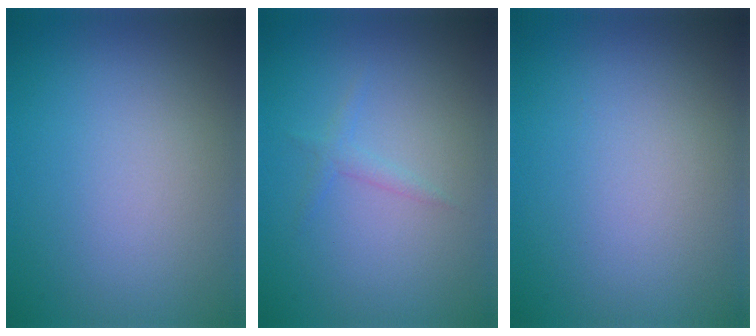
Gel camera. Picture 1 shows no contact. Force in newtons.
{"total": 0.9, "press": 0.9, "slide": 0.1}
{"total": 0.0}